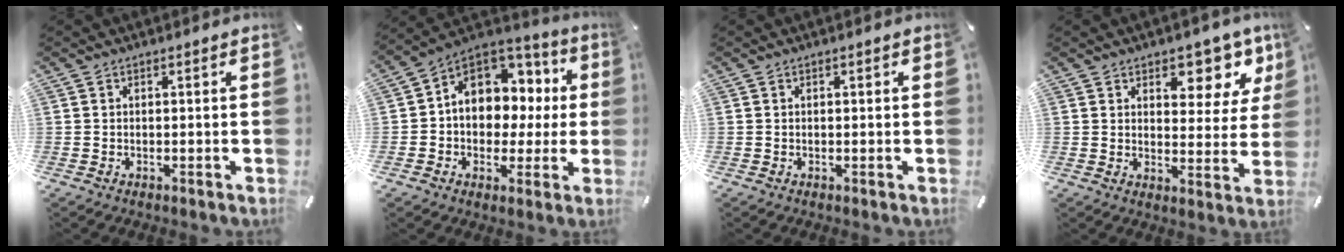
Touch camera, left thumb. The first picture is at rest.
{"total": 10.9, "force": [2.3, 9.4, 5.0], "torque": [-0.076, -0.023, 0.048]}
{"total": 0.0}
{"total": 9.2, "force": [6.4, 5.1, 4.2], "torque": [-0.028, -0.056, 0.105]}